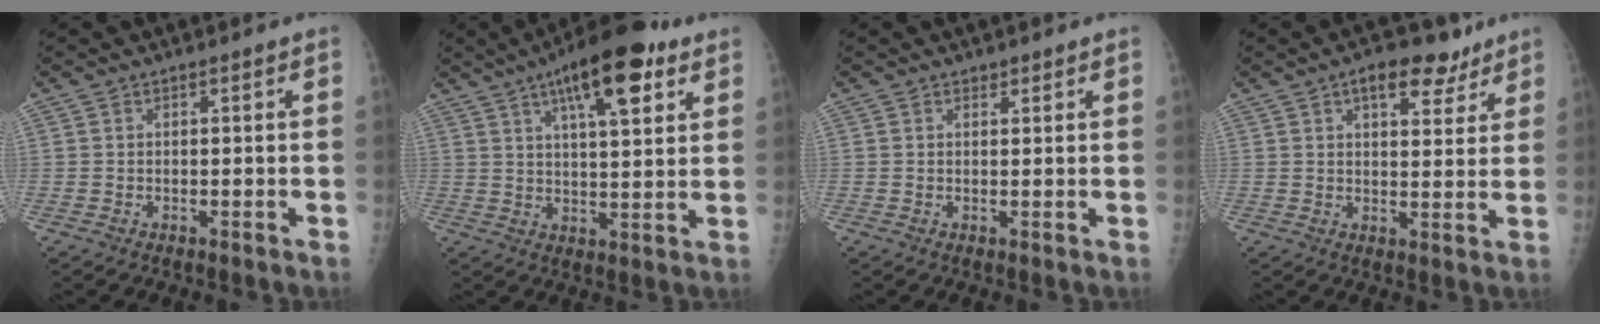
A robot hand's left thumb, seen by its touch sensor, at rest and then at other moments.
{"total": 15.6, "force": [8.1, 5.0, 12.4], "torque": [-0.168, -0.018, 0.122]}
{"total": 1.1, "force": [0.9, 0.6, 0.3], "torque": [0.004, -0.006, 0.012]}
{"total": 8.9, "force": [5.5, 4.3, 5.5], "torque": [-0.052, -0.021, 0.076]}